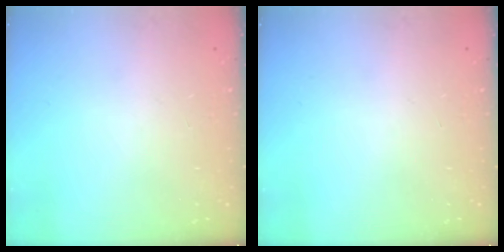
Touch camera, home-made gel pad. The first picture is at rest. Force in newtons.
{"total": 0.0}